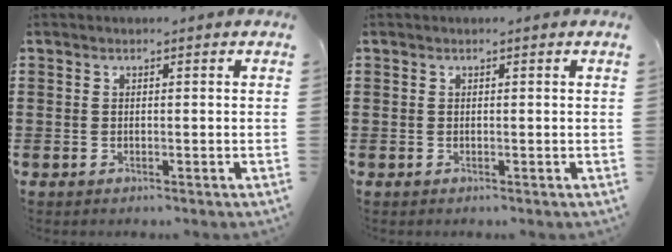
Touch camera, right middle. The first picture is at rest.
{"total": 0.0}